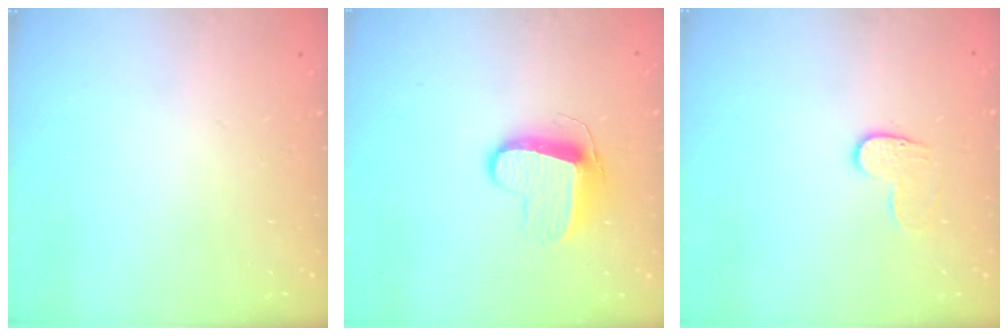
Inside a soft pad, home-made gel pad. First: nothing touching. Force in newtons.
{"total": 9.4, "press": 9.4, "slide": 0.2}
{"total": 5.1, "press": 5.1, "slide": 0.5}